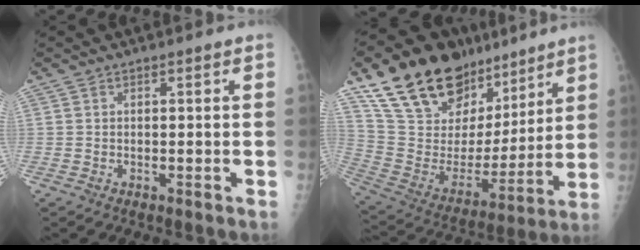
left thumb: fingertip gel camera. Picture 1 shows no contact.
{"total": 27.2, "force": [18.8, 13.9, 13.9], "torque": [-0.206, -0.048, 0.330]}